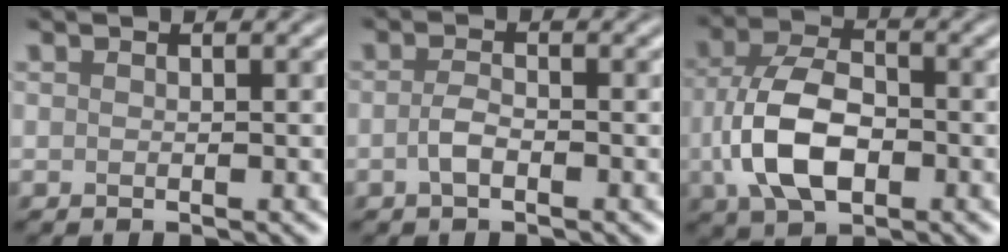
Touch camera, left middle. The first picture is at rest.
{"total": 1.5, "force": [-0.6, 0.6, 1.2], "torque": [-0.026, 0.002, -0.016]}
{"total": 7.3, "force": [-1.5, 4.4, 5.6], "torque": [-0.123, 0.005, -0.034]}